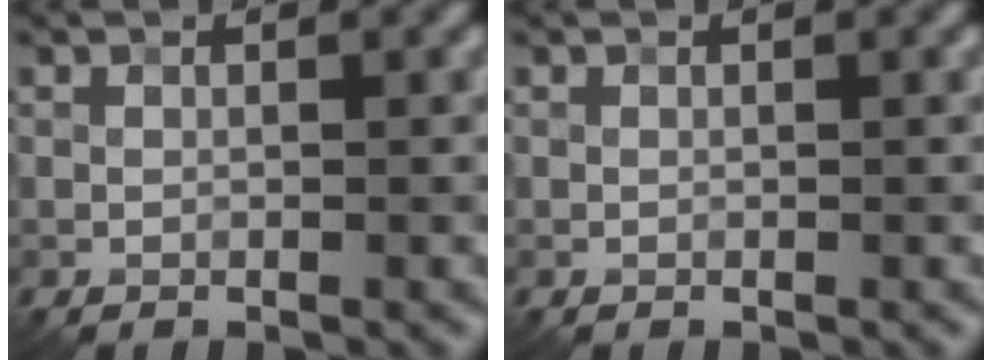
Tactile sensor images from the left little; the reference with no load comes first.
{"total": 0.0}